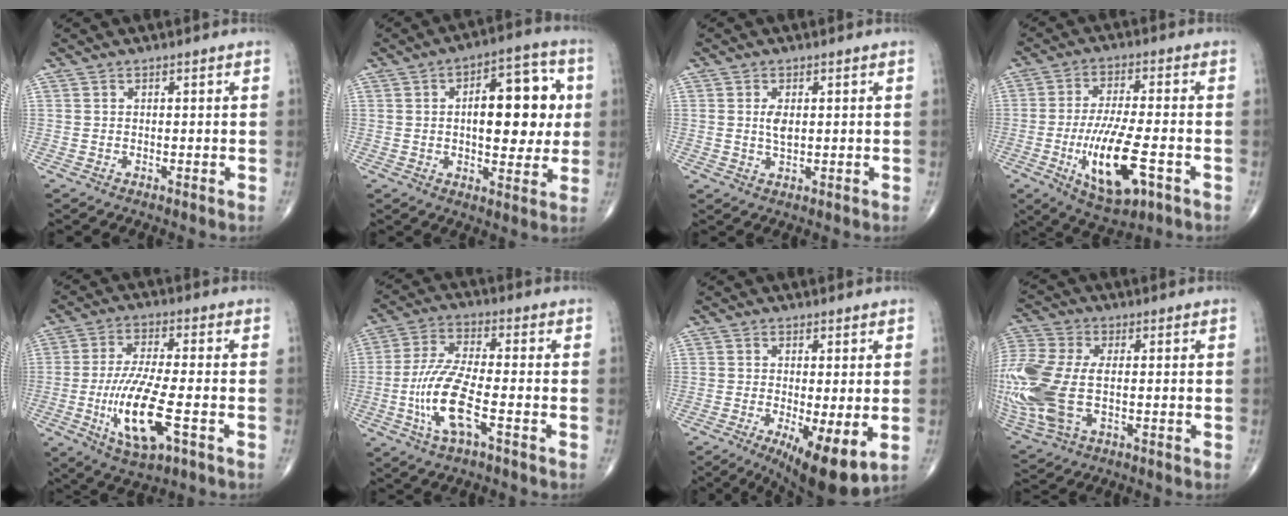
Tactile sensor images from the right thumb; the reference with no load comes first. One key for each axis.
{"total": 15.7, "fx": 2.0, "fy": 7.6, "fz": 13.6, "tx": -0.153, "ty": 0.012, "tz": 0.026}
{"total": 3.0, "fx": 0.5, "fy": 1.4, "fz": 2.6, "tx": -0.047, "ty": -0.006, "tz": 0.011}
{"total": 14.1, "fx": -4.6, "fy": 4.6, "fz": 12.5, "tx": -0.232, "ty": 0.003, "tz": -0.071}
{"total": 13.1, "fx": -3.9, "fy": 3.5, "fz": 12.1, "tx": -0.249, "ty": 0.001, "tz": -0.066}
{"total": 11.4, "fx": -3.6, "fy": 2.9, "fz": 10.4, "tx": -0.233, "ty": 0.017, "tz": -0.070}
{"total": 11.1, "fx": -3.1, "fy": 3.2, "fz": 10.1, "tx": -0.160, "ty": -0.025, "tz": -0.043}
{"total": 20.9, "fx": -2.1, "fy": 11.9, "fz": 17.1, "tx": -0.466, "ty": -0.007, "tz": -0.028}